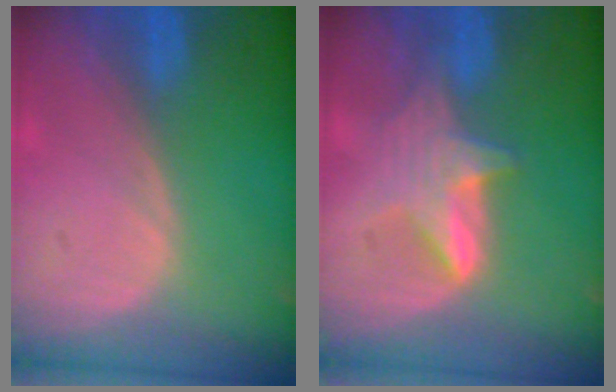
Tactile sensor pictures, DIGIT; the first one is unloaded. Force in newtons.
{"total": 5.6, "press": 5.5, "slide": 1.1}